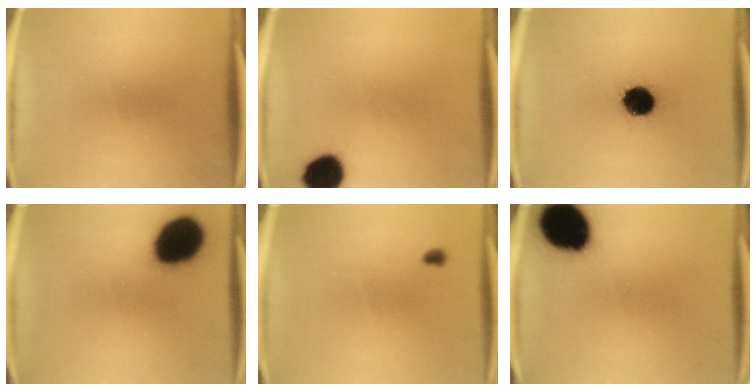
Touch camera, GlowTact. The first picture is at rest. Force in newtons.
{"total": 9.8}
{"total": 12.4}
{"total": 19.6}
{"total": 0.9}
{"total": 19.8}